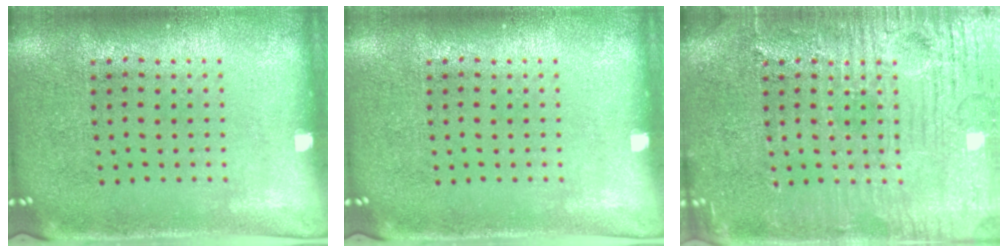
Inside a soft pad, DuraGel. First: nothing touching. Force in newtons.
{"total": 0.0}
{"total": 5.3, "press": 5.3, "slide": 0.7}